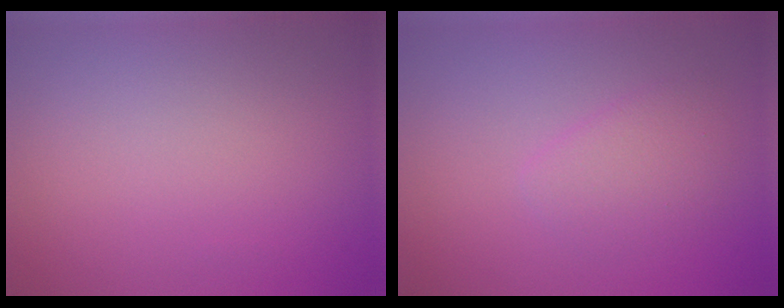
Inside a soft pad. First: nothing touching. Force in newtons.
{"total": 2.1, "press": 2.1, "slide": 0.1}